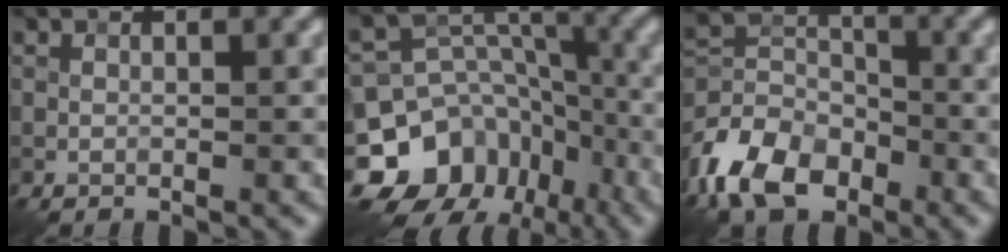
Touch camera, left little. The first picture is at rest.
{"total": 14.6, "force": [-8.4, 11.0, 5.0], "torque": [-0.127, 0.004, -0.133]}
{"total": 8.1, "force": [-4.9, 4.8, 4.2], "torque": [-0.087, -0.003, -0.110]}